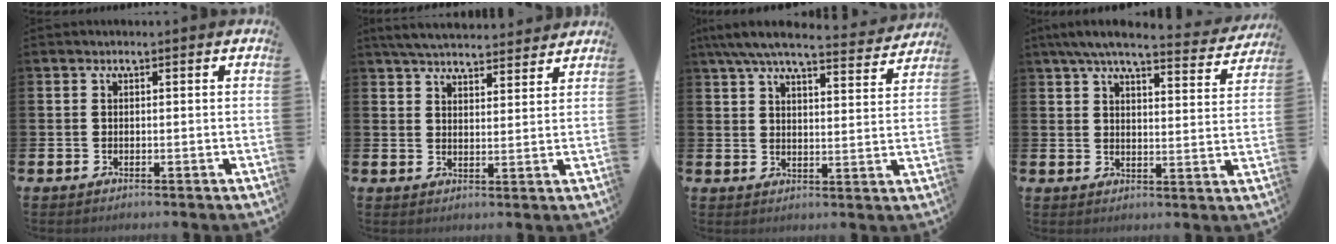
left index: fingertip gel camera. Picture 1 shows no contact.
{"total": 4.9, "force": [4.8, 0.7, 0.7], "torque": [-0.028, -0.026, 0.087]}
{"total": 7.1, "force": [6.4, 1.0, 2.8], "torque": [-0.060, -0.041, 0.110]}
{"total": 6.4, "force": [5.8, 0.8, 2.6], "torque": [-0.055, -0.035, 0.097]}